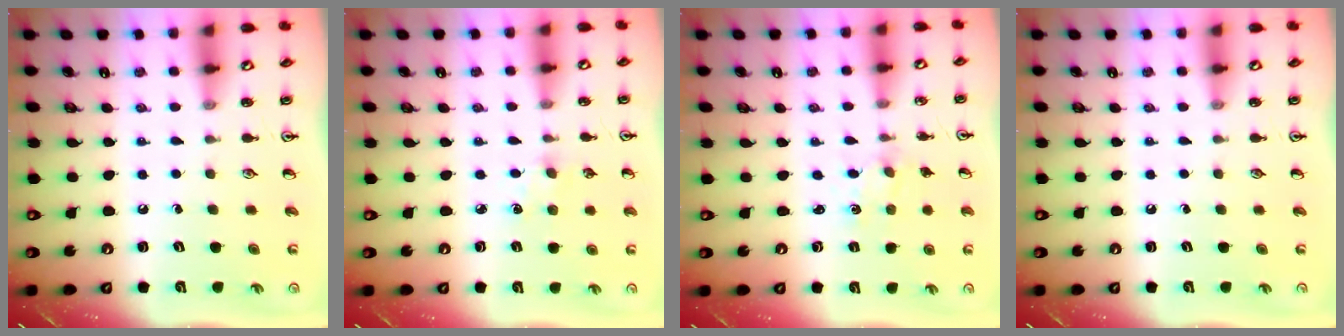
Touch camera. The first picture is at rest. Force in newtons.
{"total": 3.0, "press": 2.9, "slide": 0.4}
{"total": 0.6, "press": 0.6, "slide": 0.2}
{"total": 0.0}